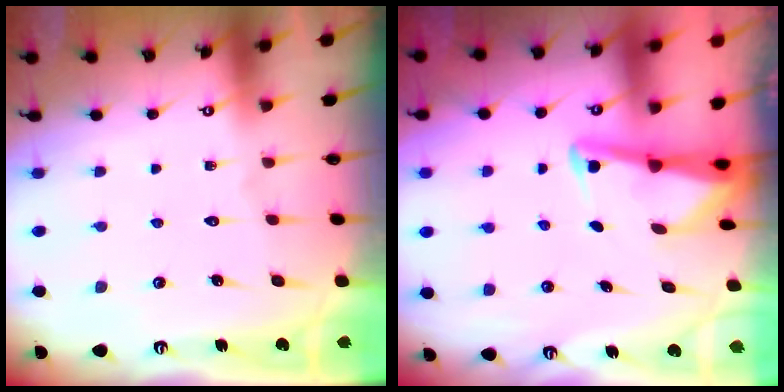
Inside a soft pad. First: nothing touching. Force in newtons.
{"total": 3.1, "press": 3.1, "slide": 0.4}